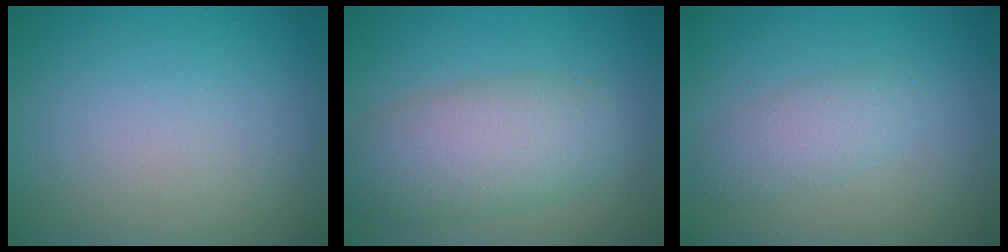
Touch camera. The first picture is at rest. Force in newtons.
{"total": 5.8, "press": 5.7, "slide": 0.2}
{"total": 2.4, "press": 2.4, "slide": 0.1}